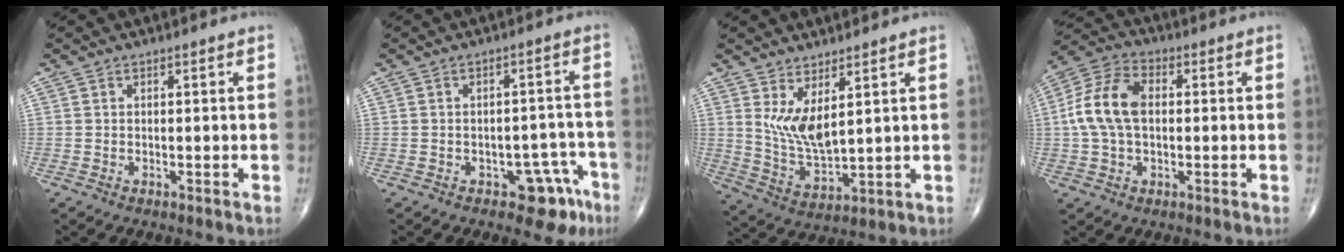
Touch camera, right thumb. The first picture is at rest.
{"total": 6.9, "force": [-4.0, 3.9, 4.1], "torque": [-0.015, 0.035, -0.047]}
{"total": 7.9, "force": [3.4, 2.9, 6.6], "torque": [-0.124, -0.043, 0.078]}
{"total": 11.2, "force": [0.6, 7.1, 8.7], "torque": [-0.178, 0.027, 0.006]}